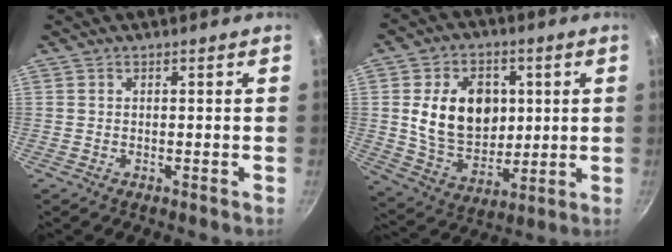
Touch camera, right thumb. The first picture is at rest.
{"total": 16.7, "force": [2.6, 12.4, 10.9], "torque": [-0.150, -0.008, 0.052]}